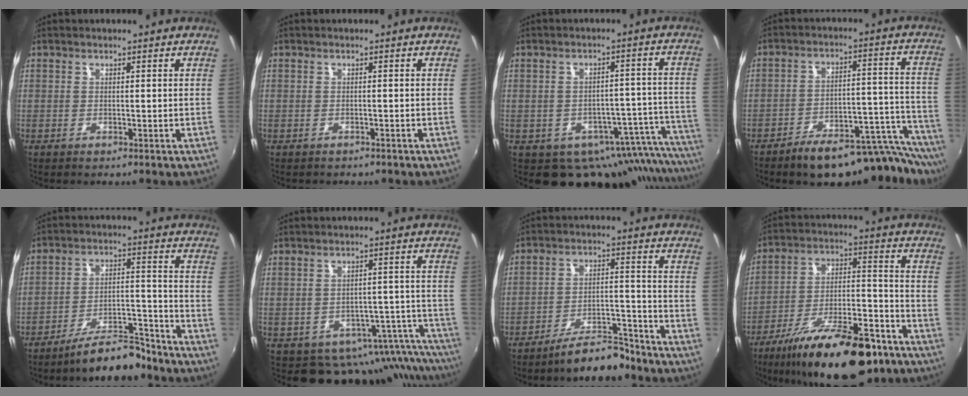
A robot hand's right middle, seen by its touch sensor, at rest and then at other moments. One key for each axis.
{"total": 1.1, "fx": -0.9, "fy": 0.4, "fz": 0.5, "tx": -0.013, "ty": -0.005, "tz": -0.009}
{"total": 17.3, "fx": -13.6, "fy": 7.9, "fz": 7.3, "tx": -0.082, "ty": 0.011, "tz": -0.160}
{"total": 19.5, "fx": -16.0, "fy": 4.0, "fz": 10.5, "tx": -0.119, "ty": 0.000, "tz": -0.211}
{"total": 10.4, "fx": -9.1, "fy": 2.7, "fz": 4.3, "tx": -0.076, "ty": 0.032, "tz": -0.131}
{"total": 16.2, "fx": -13.7, "fy": 6.9, "fz": 5.2, "tx": -0.057, "ty": 0.026, "tz": -0.161}
{"total": 9.2, "fx": -8.0, "fy": 2.4, "fz": 3.7, "tx": -0.066, "ty": 0.029, "tz": -0.114}
{"total": 23.3, "fx": -16.0, "fy": 7.7, "fz": 15.0, "tx": -0.253, "ty": -0.018, "tz": -0.240}